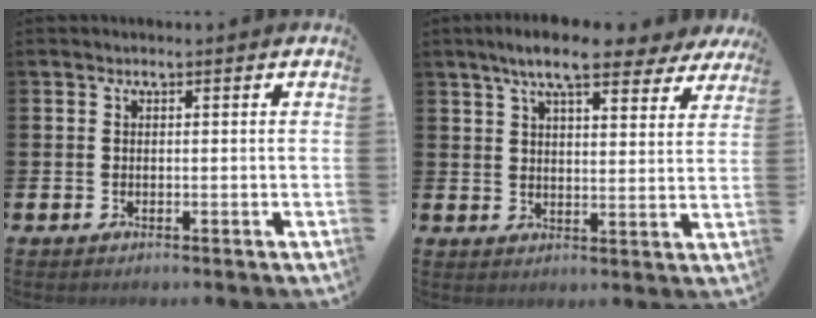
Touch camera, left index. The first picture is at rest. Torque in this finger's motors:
{"motor_torque": [1.21, -0.93, 1.05, 0.21]}